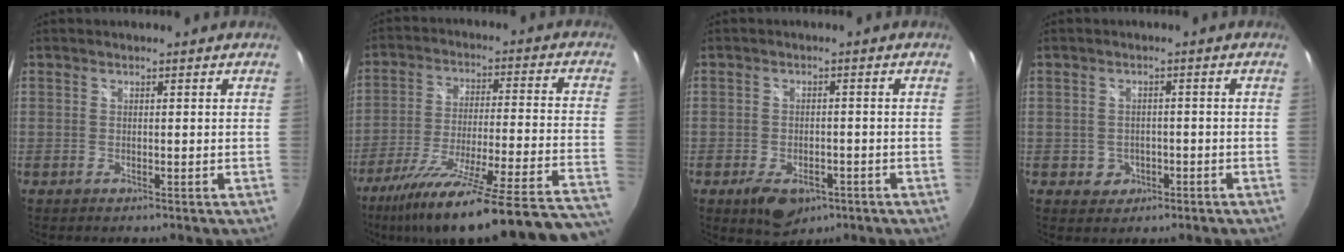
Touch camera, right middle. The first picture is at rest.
{"total": 34.9, "force": [-29.7, 1.5, 18.3], "torque": [-0.244, -0.098, -0.432]}
{"total": 7.3, "force": [-4.0, 4.2, 4.5], "torque": [-0.086, -0.011, -0.056]}
{"total": 4.4, "force": [-1.7, 4.0, 1.0], "torque": [-0.030, 0.007, -0.016]}